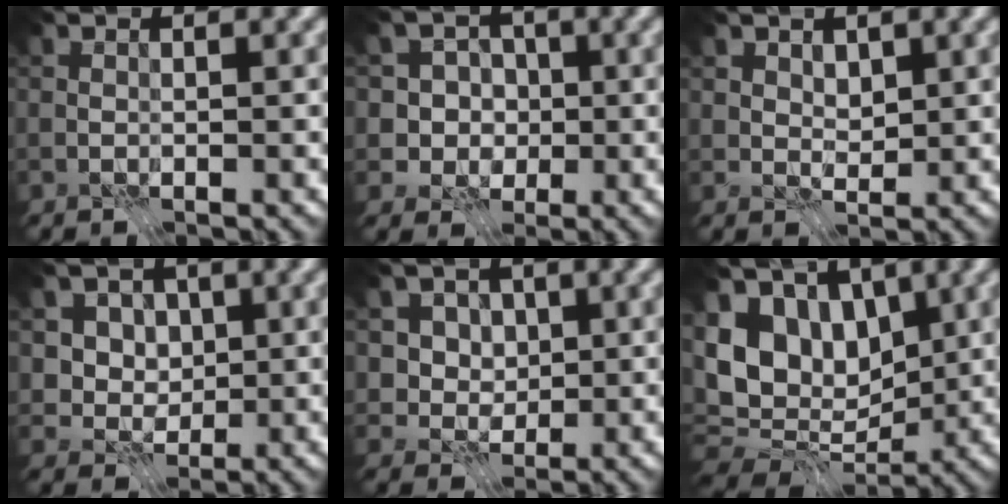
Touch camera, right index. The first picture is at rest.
{"total": 4.3, "force": [0.0, 4.1, 1.2], "torque": [0.000, 0.010, -0.011]}
{"total": 1.7, "force": [1.0, 1.1, 0.8], "torque": [-0.017, -0.012, 0.023]}
{"total": 5.4, "force": [1.2, 4.6, 2.5], "torque": [-0.035, 0.002, 0.017]}
{"total": 4.3, "force": [0.9, 3.8, 1.8], "torque": [-0.030, -0.003, 0.016]}
{"total": 9.1, "force": [2.0, 6.0, 6.5], "torque": [-0.120, 0.007, 0.021]}